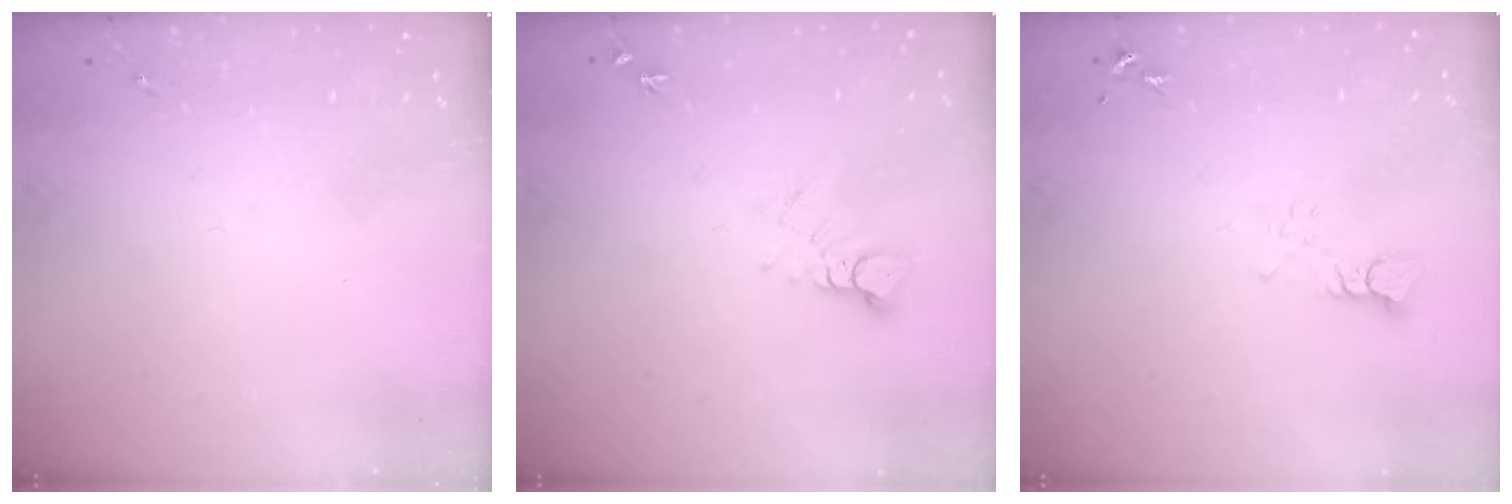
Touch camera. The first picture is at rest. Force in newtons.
{"total": 4.1, "press": 4.1, "slide": 0.2}
{"total": 3.3, "press": 3.3, "slide": 0.0}